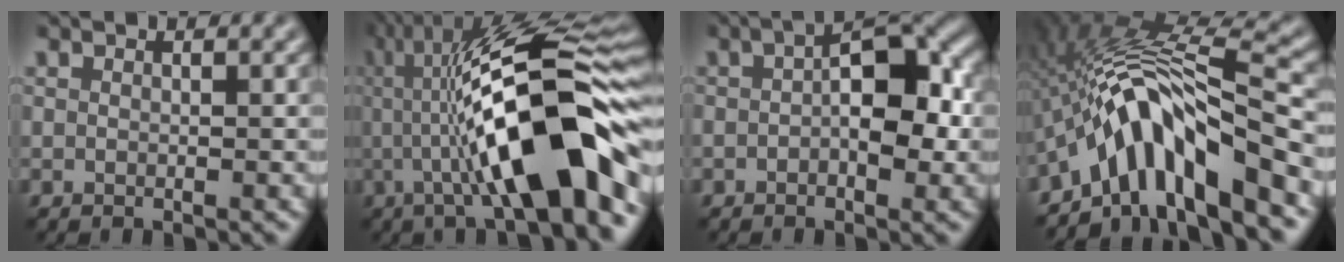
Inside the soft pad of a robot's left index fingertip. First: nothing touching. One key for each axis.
{"total": 13.5, "fx": -1.7, "fy": 3.0, "fz": 13.0, "tx": -0.202, "ty": 0.028, "tz": -0.034}
{"total": 7.0, "fx": 0.1, "fy": 3.2, "fz": 6.3, "tx": -0.081, "ty": 0.012, "tz": -0.007}
{"total": 10.8, "fx": -5.4, "fy": 2.6, "fz": 8.9, "tx": -0.141, "ty": 0.021, "tz": -0.098}